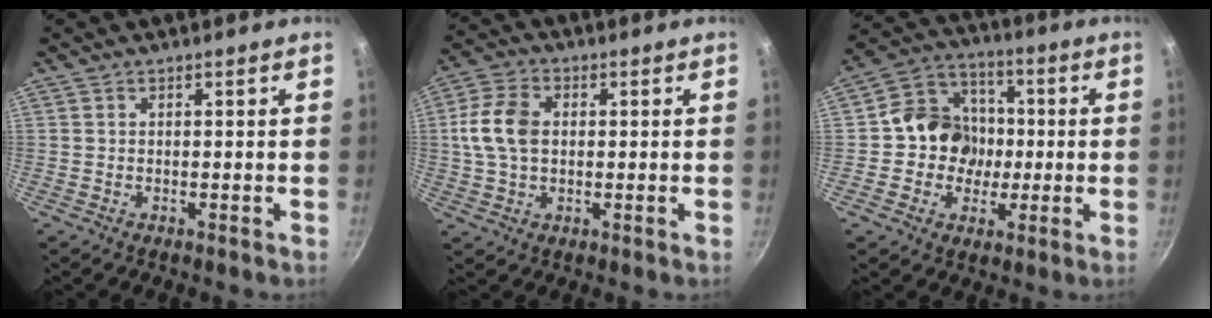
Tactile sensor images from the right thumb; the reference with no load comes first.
{"total": 9.3, "force": [0.8, 6.3, 6.7], "torque": [-0.127, 0.015, 0.009]}
{"total": 11.8, "force": [-0.6, 10.7, 5.1], "torque": [-0.046, 0.024, -0.031]}